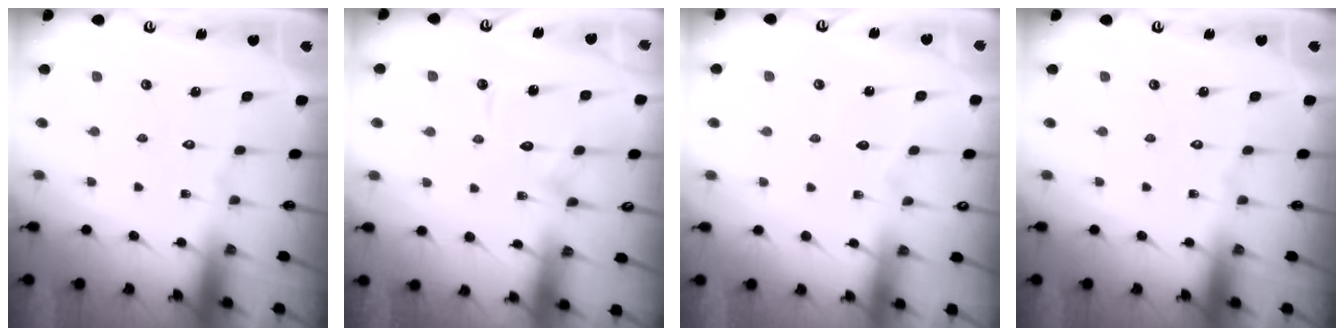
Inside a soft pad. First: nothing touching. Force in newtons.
{"total": 11.1, "press": 11.0, "slide": 1.1}
{"total": 2.6, "press": 2.6, "slide": 0.4}
{"total": 0.0}